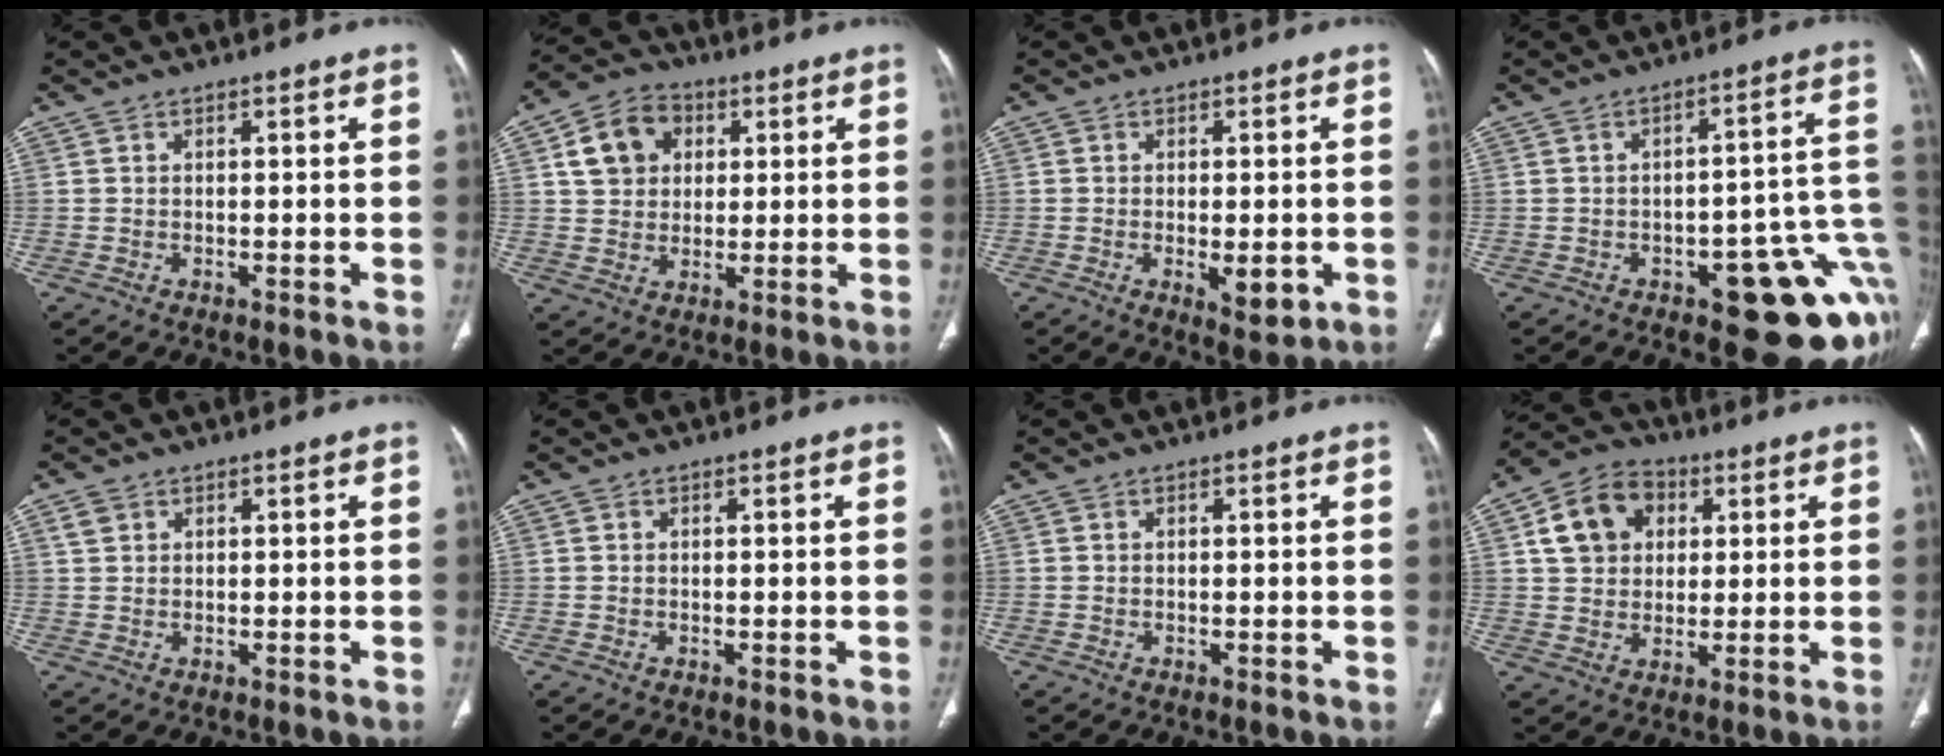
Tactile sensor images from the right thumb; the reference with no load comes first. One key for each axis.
{"total": 10.0, "fx": 3.0, "fy": 8.1, "fz": 5.0, "tx": -0.065, "ty": 0.002, "tz": 0.047}
{"total": 5.4, "fx": -1.4, "fy": 2.2, "fz": 4.7, "tx": -0.061, "ty": -0.010, "tz": -0.013}
{"total": 17.8, "fx": -5.6, "fy": 6.9, "fz": 15.4, "tx": -0.112, "ty": 0.035, "tz": -0.055}
{"total": 1.8, "fx": 1.0, "fy": 1.3, "fz": 0.7, "tx": -0.010, "ty": 0.002, "tz": 0.020}
{"total": 0.0}
{"total": 0.0}
{"total": 11.6, "fx": 3.4, "fy": 9.3, "fz": 6.2, "tx": -0.087, "ty": 0.004, "tz": 0.052}